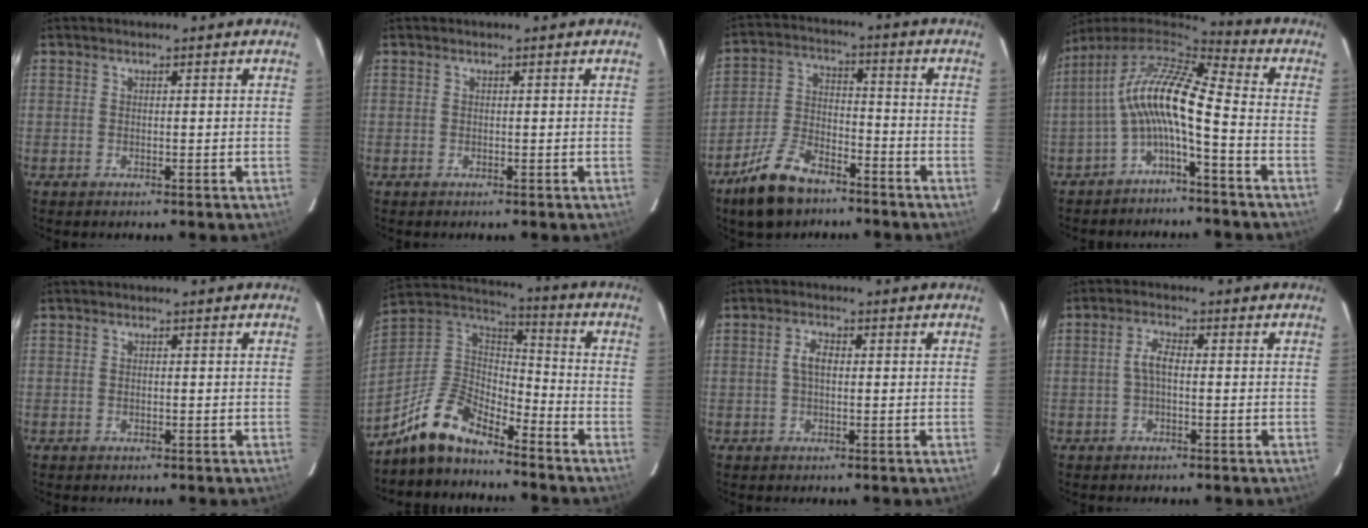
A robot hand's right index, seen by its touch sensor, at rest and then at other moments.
{"total": 0.0}
{"total": 12.2, "force": [-8.7, 5.5, 6.5], "torque": [-0.149, 0.003, -0.159]}
{"total": 11.9, "force": [-2.2, 2.2, 11.5], "torque": [-0.221, 0.015, -0.048]}
{"total": 0.0}
{"total": 13.8, "force": [-11.1, 4.9, 6.5], "torque": [-0.161, 0.011, -0.219]}
{"total": 2.7, "force": [0.2, 1.3, 2.4], "torque": [-0.049, 0.007, 0.004]}
{"total": 2.9, "force": [-0.3, 1.0, 2.7], "torque": [-0.058, 0.009, -0.006]}